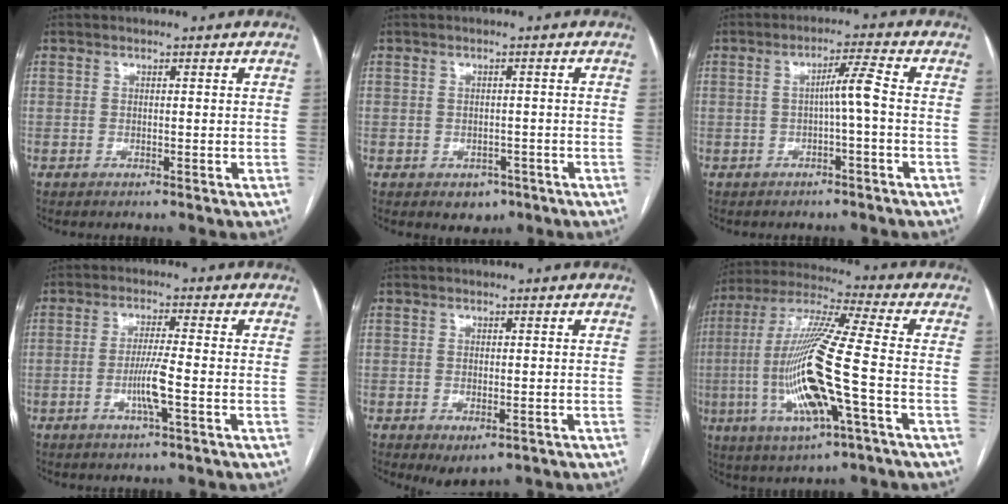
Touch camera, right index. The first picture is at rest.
{"total": 3.0, "force": [-1.6, 2.3, 1.2], "torque": [-0.005, 0.005, -0.011]}
{"total": 3.9, "force": [-0.6, -0.5, 3.8], "torque": [-0.068, 0.012, -0.005]}
{"total": 4.9, "force": [-1.5, -0.4, 4.7], "torque": [-0.093, -0.005, -0.027]}
{"total": 3.4, "force": [-1.8, 1.5, 2.5], "torque": [-0.032, -0.006, -0.016]}
{"total": 17.5, "force": [-3.7, 1.0, 17.1], "torque": [-0.361, -0.008, -0.069]}